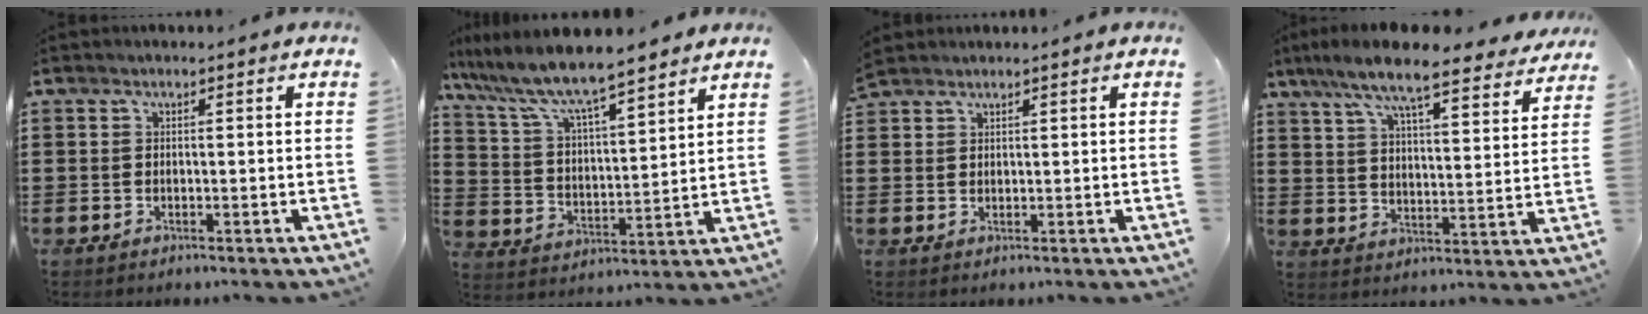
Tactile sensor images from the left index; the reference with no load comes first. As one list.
[{"total": 7.8, "force": [6.9, 0.6, 3.5], "torque": [-0.097, -0.040, 0.115]}, {"total": 1.8, "force": [1.7, 0.5, 0.2], "torque": [-0.006, 0.001, 0.035]}, {"total": 9.4, "force": [8.0, 0.7, 4.9], "torque": [-0.118, -0.042, 0.134]}]